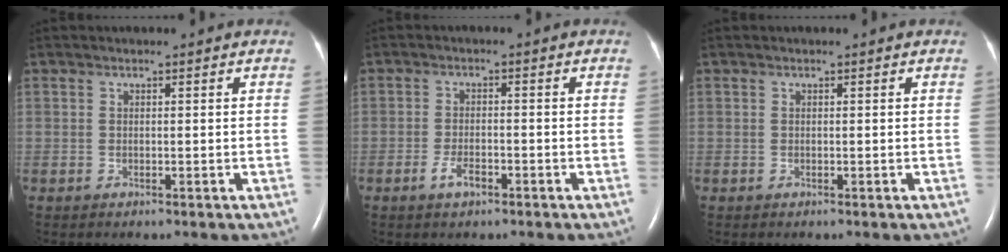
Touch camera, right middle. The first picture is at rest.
{"total": 2.9, "force": [-1.7, 1.0, 2.1], "torque": [-0.043, 0.001, -0.034]}
{"total": 0.0}